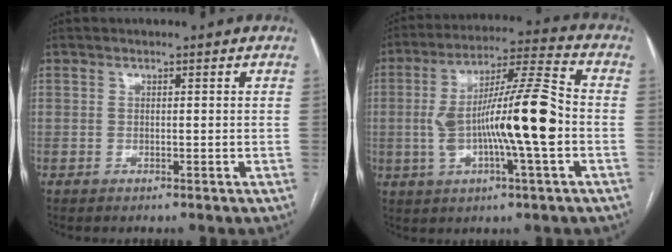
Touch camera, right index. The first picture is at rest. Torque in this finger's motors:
{"motor_torque": [1.60, -0.54, 0.92, 0.21]}